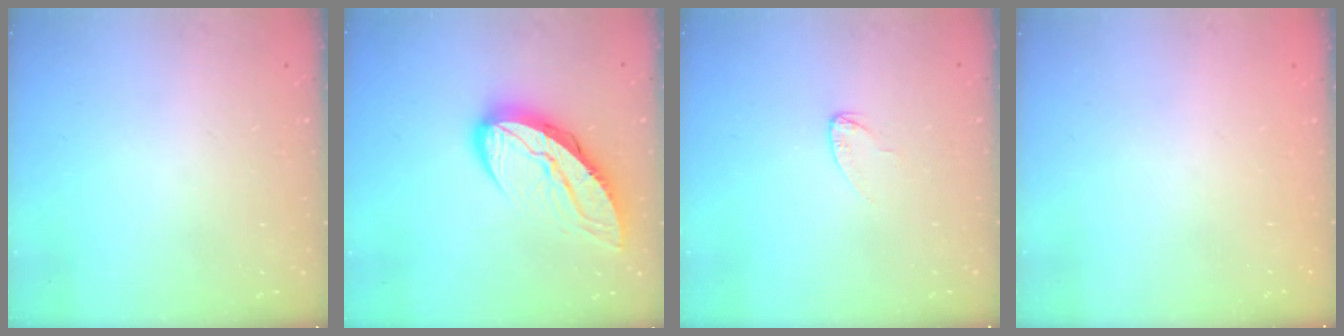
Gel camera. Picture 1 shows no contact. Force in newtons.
{"total": 12.9, "press": 12.9, "slide": 0.9}
{"total": 3.2, "press": 3.2, "slide": 0.2}
{"total": 0.0}